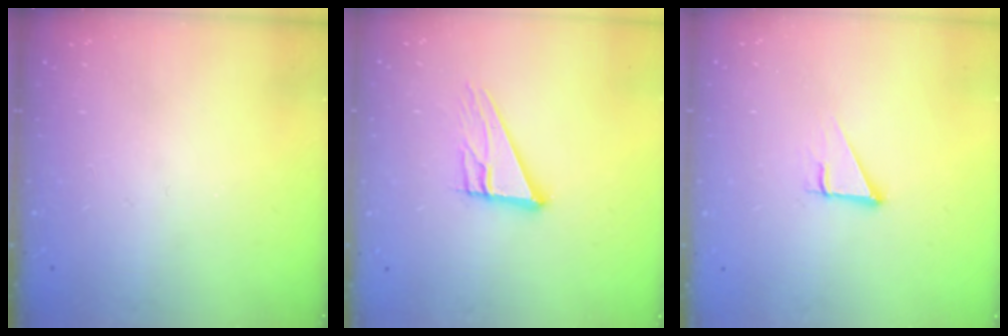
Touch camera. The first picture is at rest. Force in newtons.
{"total": 10.7, "press": 10.7, "slide": 0.7}
{"total": 3.0, "press": 3.0, "slide": 0.1}